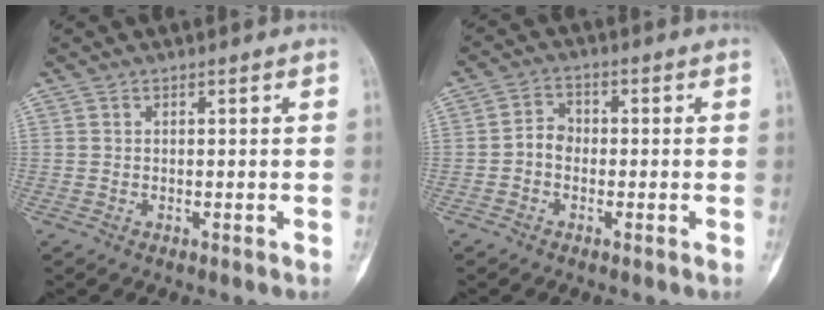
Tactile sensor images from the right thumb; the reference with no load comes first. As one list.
[{"total": 3.4, "force": [-0.9, 2.7, 1.9], "torque": [-0.021, 0.015, -0.026]}]